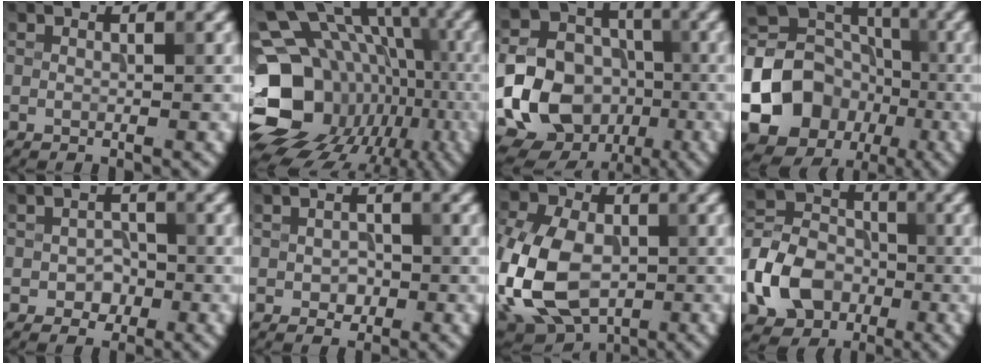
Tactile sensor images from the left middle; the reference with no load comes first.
{"total": 20.4, "force": [-4.5, 16.6, 11.0], "torque": [-0.173, 0.006, -0.072]}
{"total": 18.4, "force": [-5.4, 16.1, 7.0], "torque": [-0.169, -0.039, -0.105]}
{"total": 17.3, "force": [-5.0, 15.3, 6.4], "torque": [-0.150, -0.025, -0.100]}
{"total": 2.3, "force": [-0.6, 1.7, 1.3], "torque": [-0.021, -0.003, -0.012]}
{"total": 1.8, "force": [-0.3, 1.3, 1.1], "torque": [-0.022, -0.004, -0.006]}
{"total": 12.1, "force": [-2.7, 8.2, 8.5], "torque": [-0.207, -0.014, -0.066]}
{"total": 7.9, "force": [-2.9, 6.2, 3.9], "torque": [-0.079, 0.005, -0.071]}